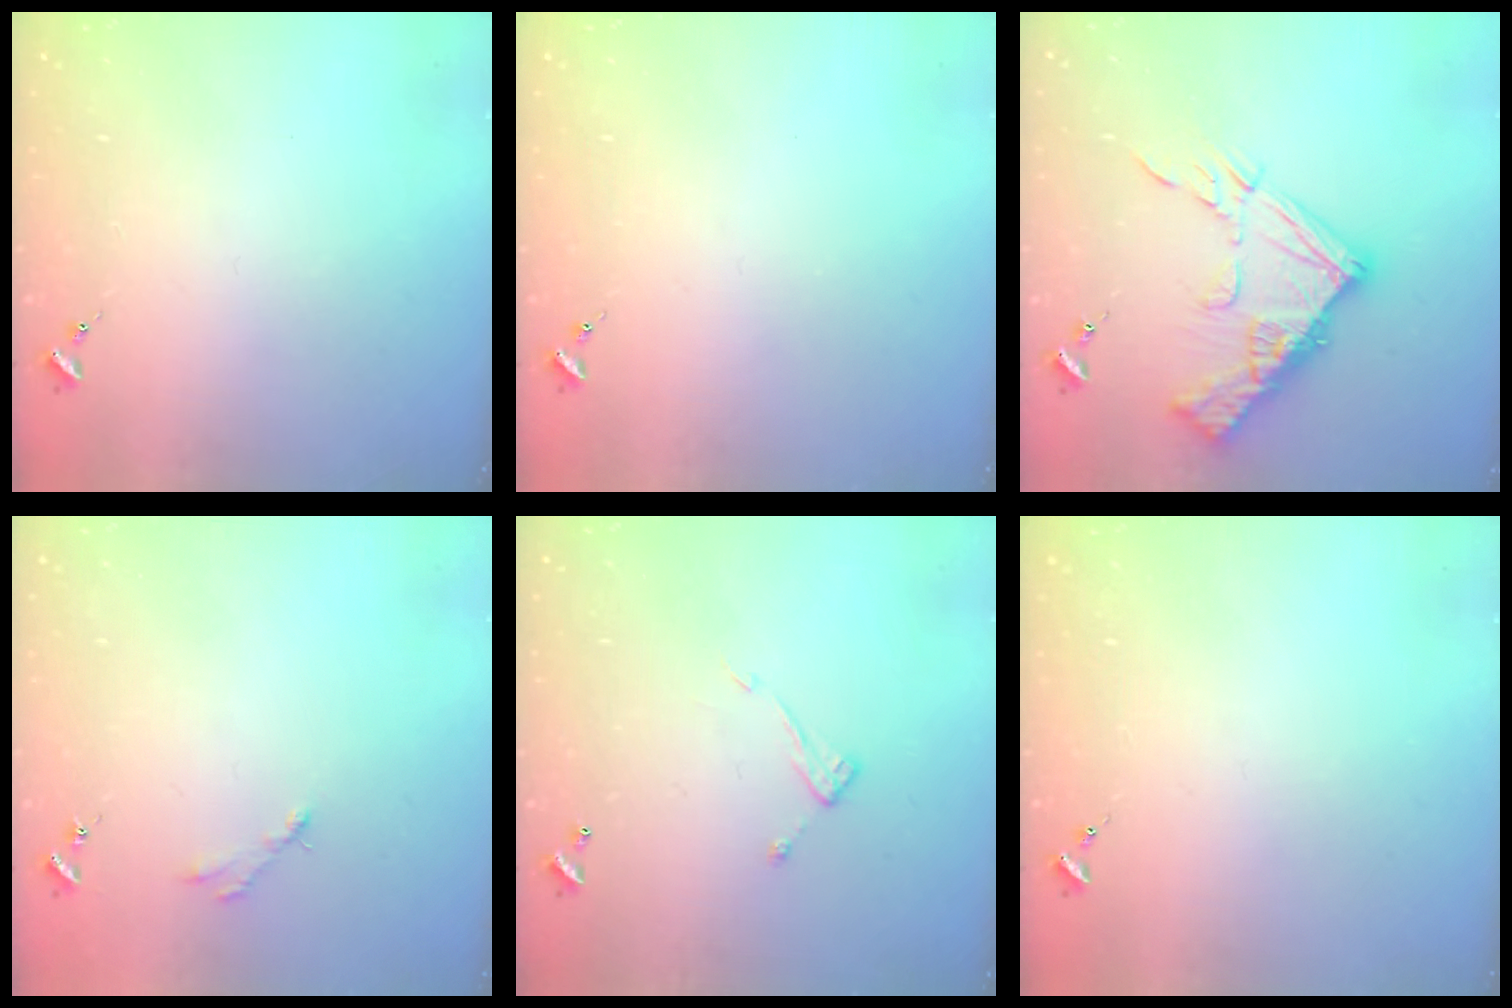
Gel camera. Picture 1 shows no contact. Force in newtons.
{"total": 0.0}
{"total": 16.7, "press": 16.6, "slide": 1.8}
{"total": 2.5, "press": 2.5, "slide": 0.3}
{"total": 7.5, "press": 7.4, "slide": 0.4}
{"total": 0.0}